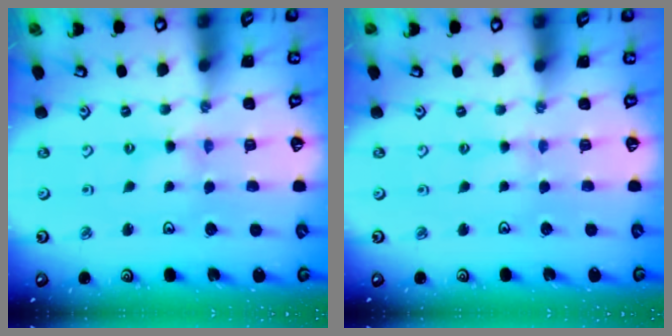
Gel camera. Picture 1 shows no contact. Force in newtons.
{"total": 1.9, "press": 1.9, "slide": 0.3}